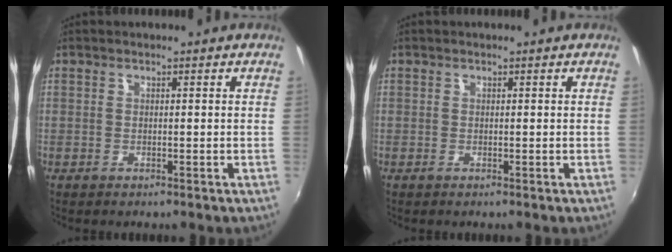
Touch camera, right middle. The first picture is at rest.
{"total": 0.0}